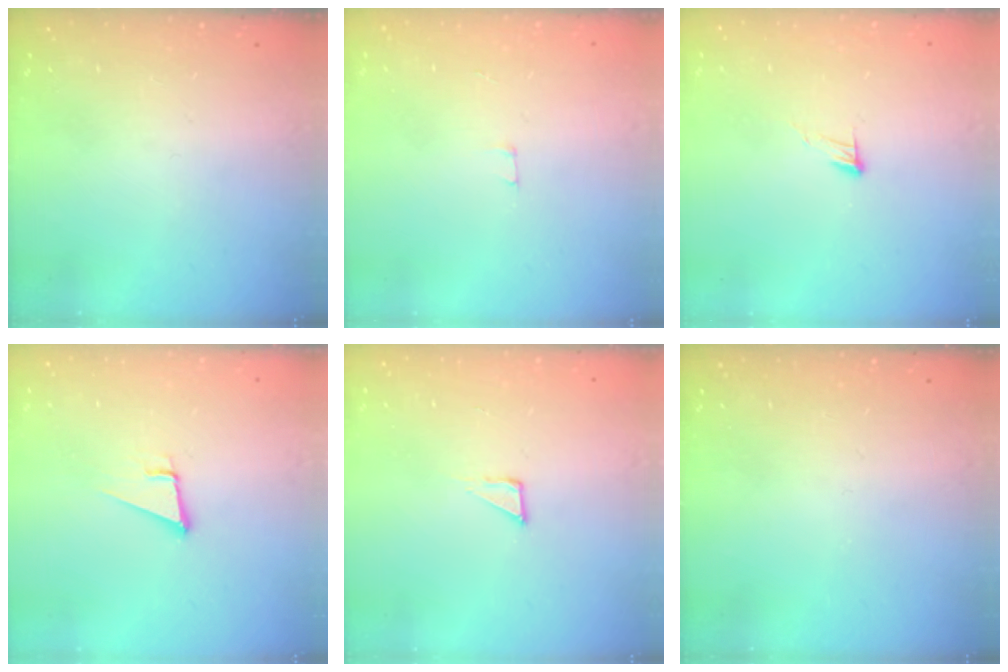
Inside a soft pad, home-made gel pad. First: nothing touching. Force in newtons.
{"total": 1.8, "press": 1.8, "slide": 0.1}
{"total": 4.2, "press": 4.2, "slide": 0.4}
{"total": 4.4, "press": 3.8, "slide": 2.3}
{"total": 2.1, "press": 2.1, "slide": 0.1}
{"total": 0.0}